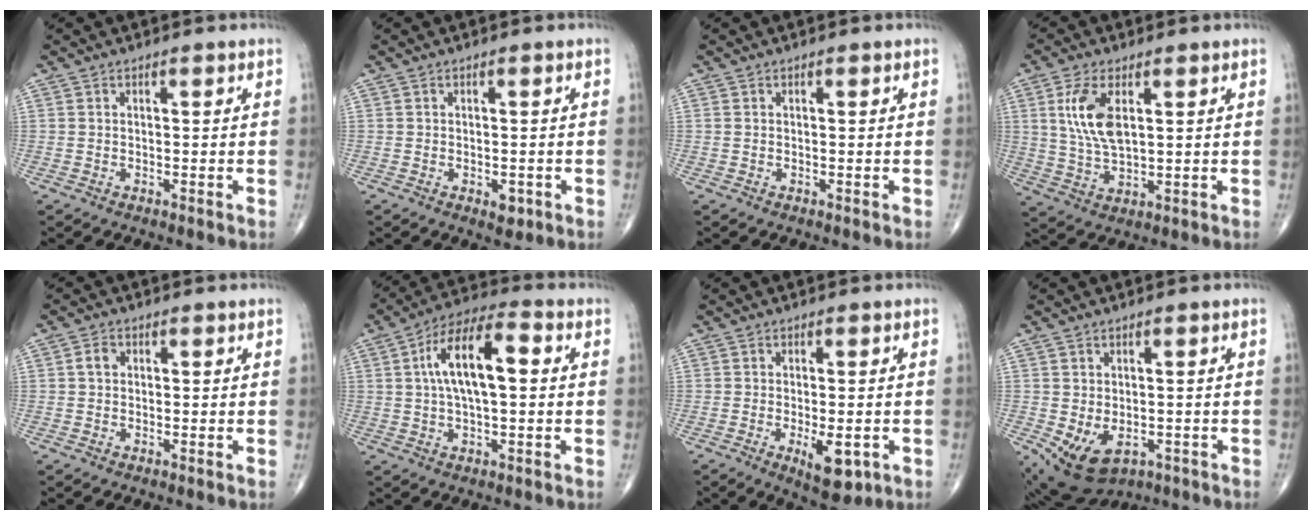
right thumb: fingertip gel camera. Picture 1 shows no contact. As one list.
[{"total": 2.2, "force": [-0.7, 1.3, 1.6], "torque": [-0.013, -0.001, -0.006]}, {"total": 0.0}, {"total": 9.2, "force": [2.7, 4.2, 7.7], "torque": [-0.156, -0.015, 0.055]}, {"total": 2.0, "force": [0.3, 1.6, 1.2], "torque": [-0.019, 0.006, 0.003]}, {"total": 13.1, "force": [2.0, 5.4, 11.7], "torque": [-0.205, 0.023, 0.026]}, {"total": 7.2, "force": [-2.3, 3.0, 6.1], "torque": [-0.082, -0.010, -0.024]}, {"total": 8.7, "force": [-2.6, 5.9, 5.8], "torque": [-0.084, -0.004, -0.022]}]